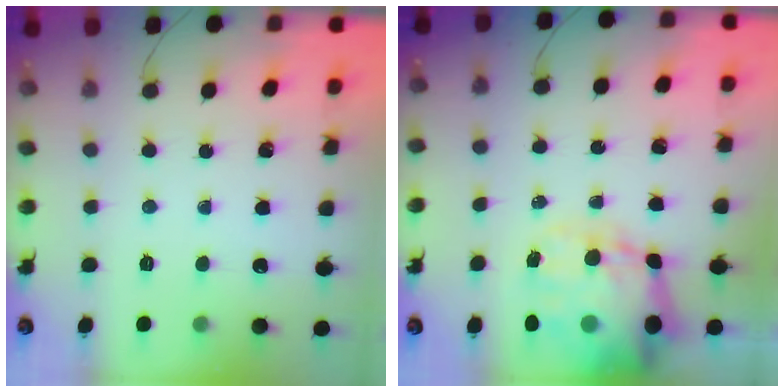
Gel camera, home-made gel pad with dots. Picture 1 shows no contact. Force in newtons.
{"total": 20.3, "press": 19.8, "slide": 4.6}